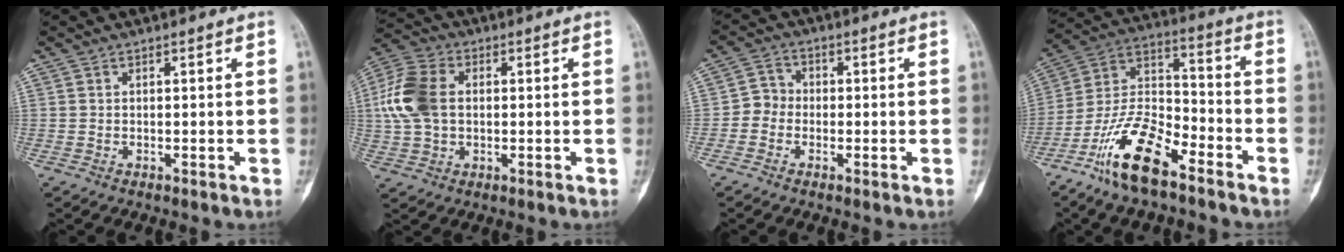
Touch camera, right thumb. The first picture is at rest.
{"total": 11.3, "force": [0.9, 7.8, 8.2], "torque": [-0.177, 0.017, 0.013]}
{"total": 3.8, "force": [-1.1, 3.3, 1.3], "torque": [-0.002, 0.012, -0.037]}
{"total": 15.1, "force": [-9.6, 5.6, 10.2], "torque": [-0.192, 0.064, -0.189]}